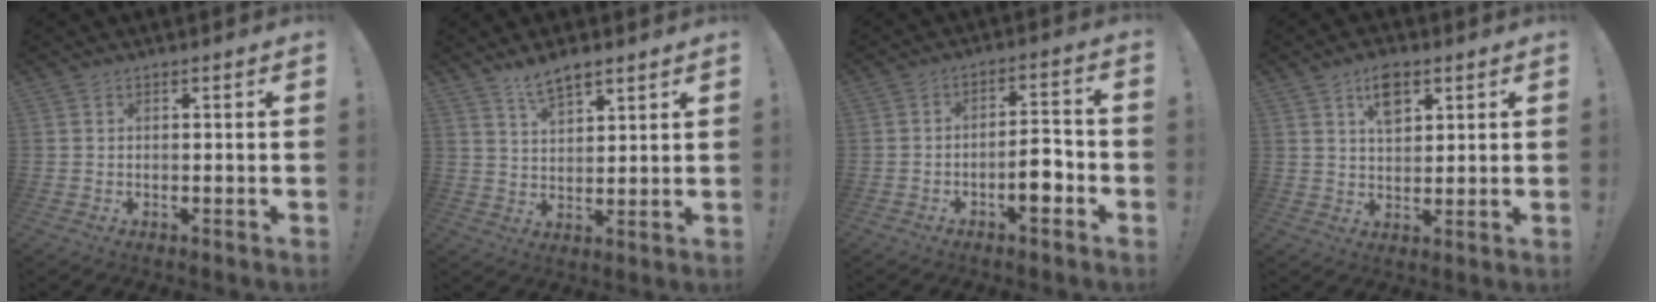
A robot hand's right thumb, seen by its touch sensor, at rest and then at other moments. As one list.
[{"total": 6.8, "force": [5.3, 2.4, 3.6], "torque": [-0.063, -0.026, 0.096]}, {"total": 7.5, "force": [-3.1, 2.5, 6.3], "torque": [-0.087, 0.013, -0.055]}, {"total": 7.8, "force": [4.1, 4.4, 4.9], "torque": [-0.076, -0.004, 0.073]}]